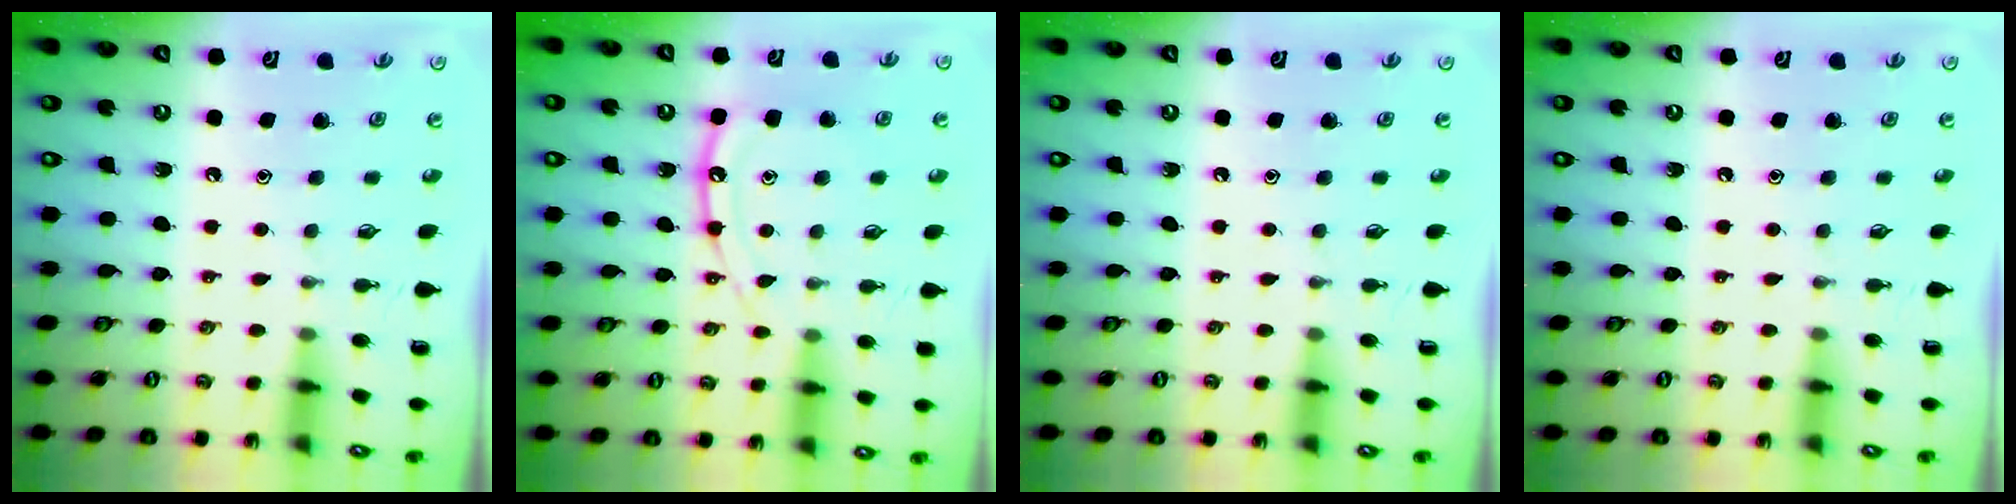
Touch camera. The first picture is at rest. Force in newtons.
{"total": 12.8, "press": 12.7, "slide": 1.1}
{"total": 0.0}
{"total": 0.0}